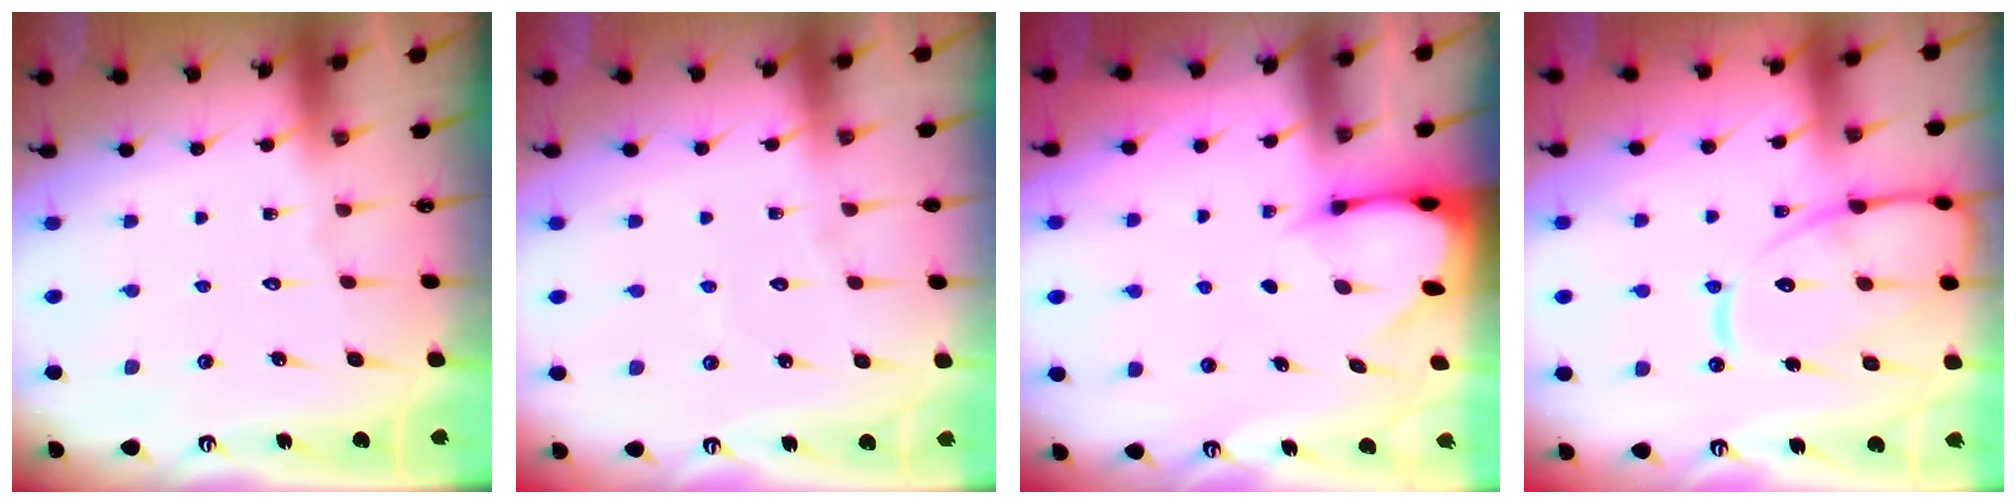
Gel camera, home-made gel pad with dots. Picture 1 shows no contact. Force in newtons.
{"total": 2.6, "press": 2.6, "slide": 0.3}
{"total": 2.9, "press": 2.9, "slide": 0.4}
{"total": 16.0, "press": 15.9, "slide": 1.5}